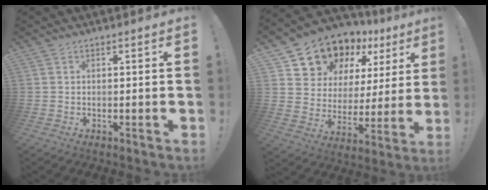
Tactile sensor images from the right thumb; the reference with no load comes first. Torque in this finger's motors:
{"motor_torque": [0.74, 2.61, 0.09, 0.21, 0.10]}